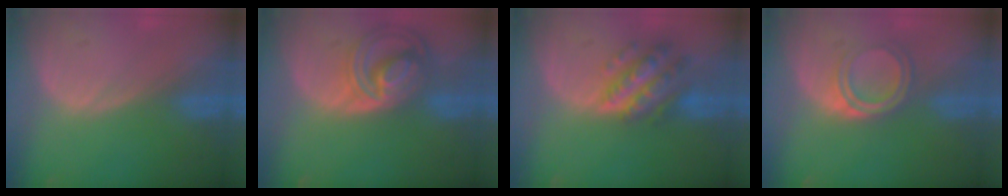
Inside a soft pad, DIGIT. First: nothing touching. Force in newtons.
{"total": 8.8, "press": 7.6, "slide": 4.4}
{"total": 7.6, "press": 7.6, "slide": 0.5}
{"total": 4.2, "press": 4.1, "slide": 0.5}